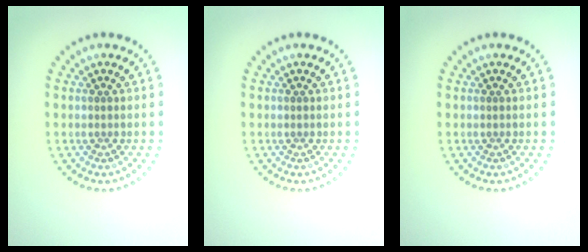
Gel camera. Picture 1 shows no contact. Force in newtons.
{"total": 0.0}
{"total": 0.0}